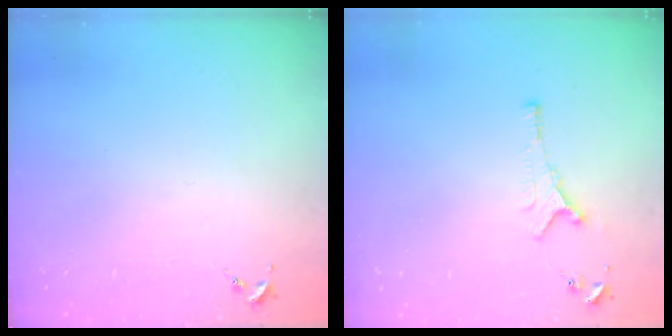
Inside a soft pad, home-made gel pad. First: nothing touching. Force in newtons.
{"total": 5.1, "press": 5.1, "slide": 0.7}